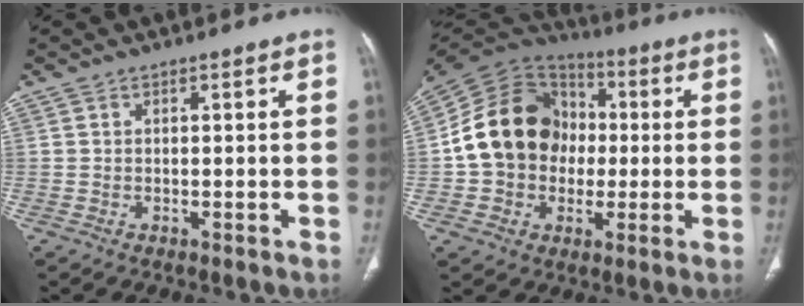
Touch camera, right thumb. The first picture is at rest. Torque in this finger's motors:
{"motor_torque": [-0.42, 1.09, 1.27, -0.40, 0.44]}